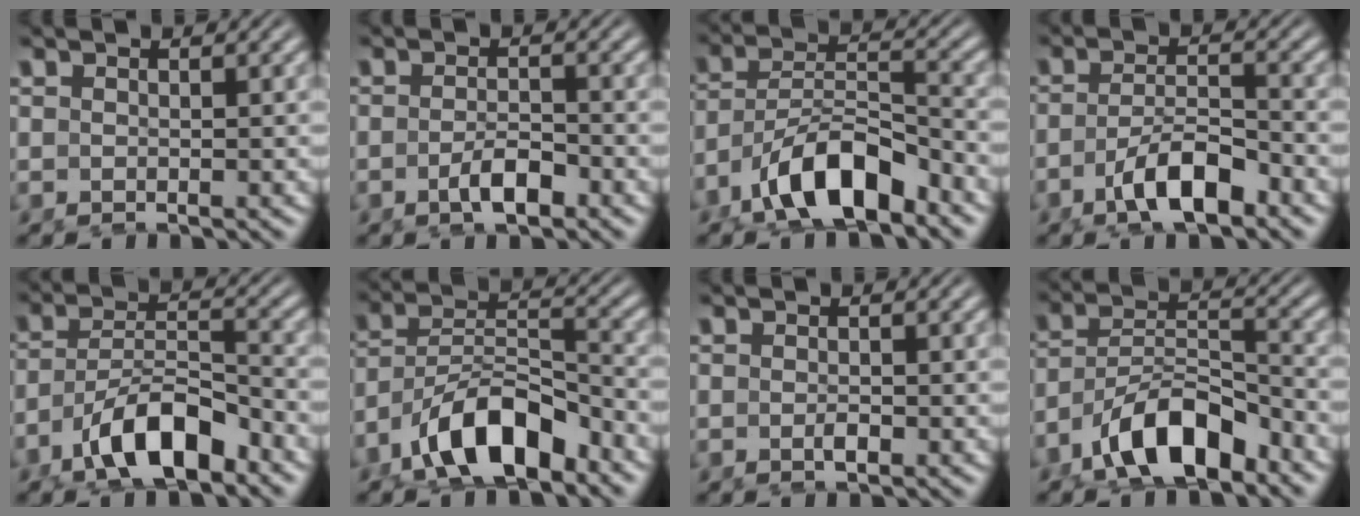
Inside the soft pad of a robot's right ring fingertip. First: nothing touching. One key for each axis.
{"total": 2.5, "fx": -1.6, "fy": 0.4, "fz": 1.9, "tx": -0.023, "ty": 0.002, "tz": -0.030}
{"total": 7.0, "fx": -3.3, "fy": 3.6, "fz": 5.0, "tx": -0.092, "ty": -0.023, "tz": -0.044}
{"total": 4.5, "fx": -2.6, "fy": 1.1, "fz": 3.5, "tx": -0.054, "ty": -0.011, "tz": -0.038}
{"total": 6.1, "fx": -3.3, "fy": 2.4, "fz": 4.6, "tx": -0.076, "ty": -0.016, "tz": -0.048}
{"total": 7.7, "fx": -3.6, "fy": 4.3, "fz": 5.3, "tx": -0.098, "ty": -0.027, "tz": -0.048}
{"total": 0.9, "fx": -0.4, "fy": 0.4, "fz": 0.7, "tx": -0.012, "ty": -0.003, "tz": -0.005}
{"total": 7.2, "fx": -3.9, "fy": 3.7, "fz": 4.7, "tx": -0.083, "ty": -0.026, "tz": -0.053}